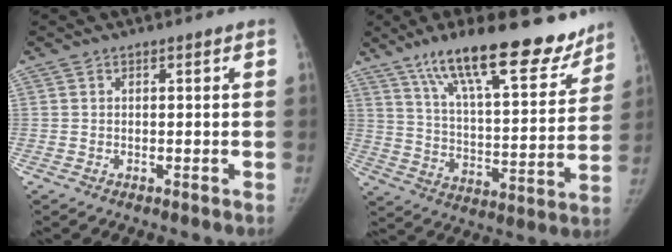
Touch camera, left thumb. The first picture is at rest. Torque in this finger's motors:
{"motor_torque": [0.79, -0.50, 1.61, -1.15, 0.11]}